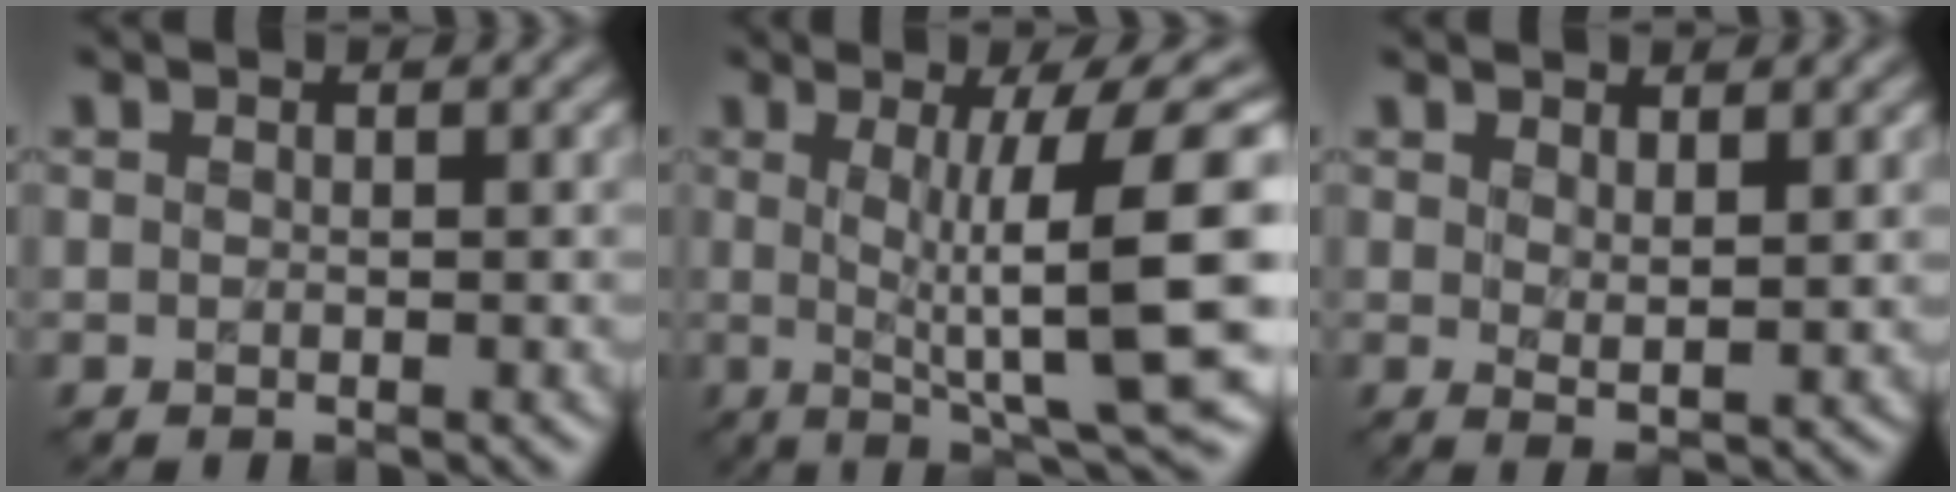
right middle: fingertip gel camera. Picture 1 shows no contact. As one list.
[{"total": 11.9, "force": [1.0, 2.2, 11.6], "torque": [-0.157, 0.005, 0.019]}, {"total": 1.7, "force": [1.2, 0.2, 1.1], "torque": [-0.019, -0.003, 0.022]}]